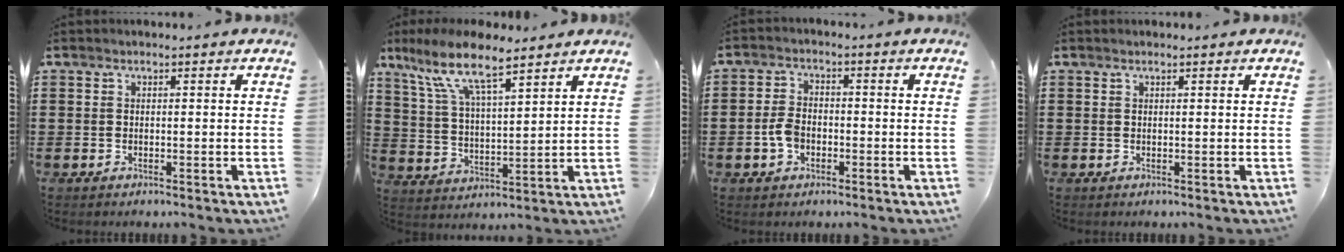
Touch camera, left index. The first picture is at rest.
{"total": 9.6, "force": [7.3, 2.0, 6.0], "torque": [-0.138, -0.023, 0.129]}
{"total": 3.9, "force": [-1.0, 2.6, 2.8], "torque": [-0.073, -0.001, -0.024]}
{"total": 0.5, "force": [0.4, 0.0, 0.3], "torque": [-0.006, 0.000, 0.009]}